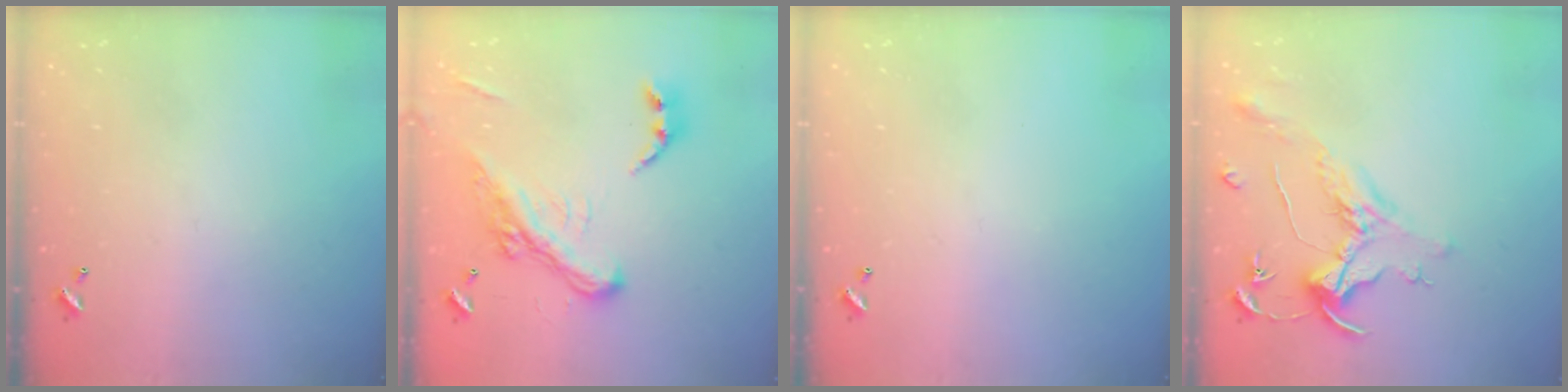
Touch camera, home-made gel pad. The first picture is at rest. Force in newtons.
{"total": 8.5, "press": 8.3, "slide": 1.7}
{"total": 0.0}
{"total": 1.6, "press": 1.4, "slide": 0.7}